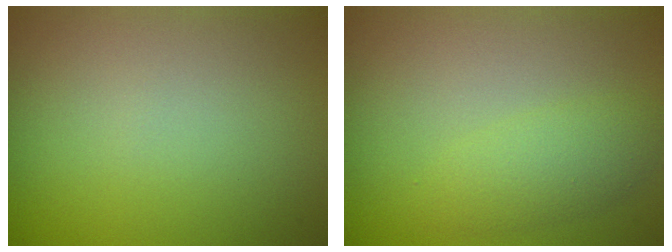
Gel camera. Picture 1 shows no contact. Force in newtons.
{"total": 2.4, "press": 2.4, "slide": 0.1}